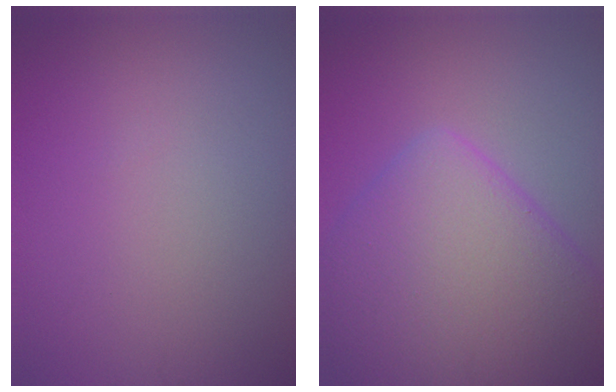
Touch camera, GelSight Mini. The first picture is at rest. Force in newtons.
{"total": 9.7, "press": 9.7, "slide": 0.6}